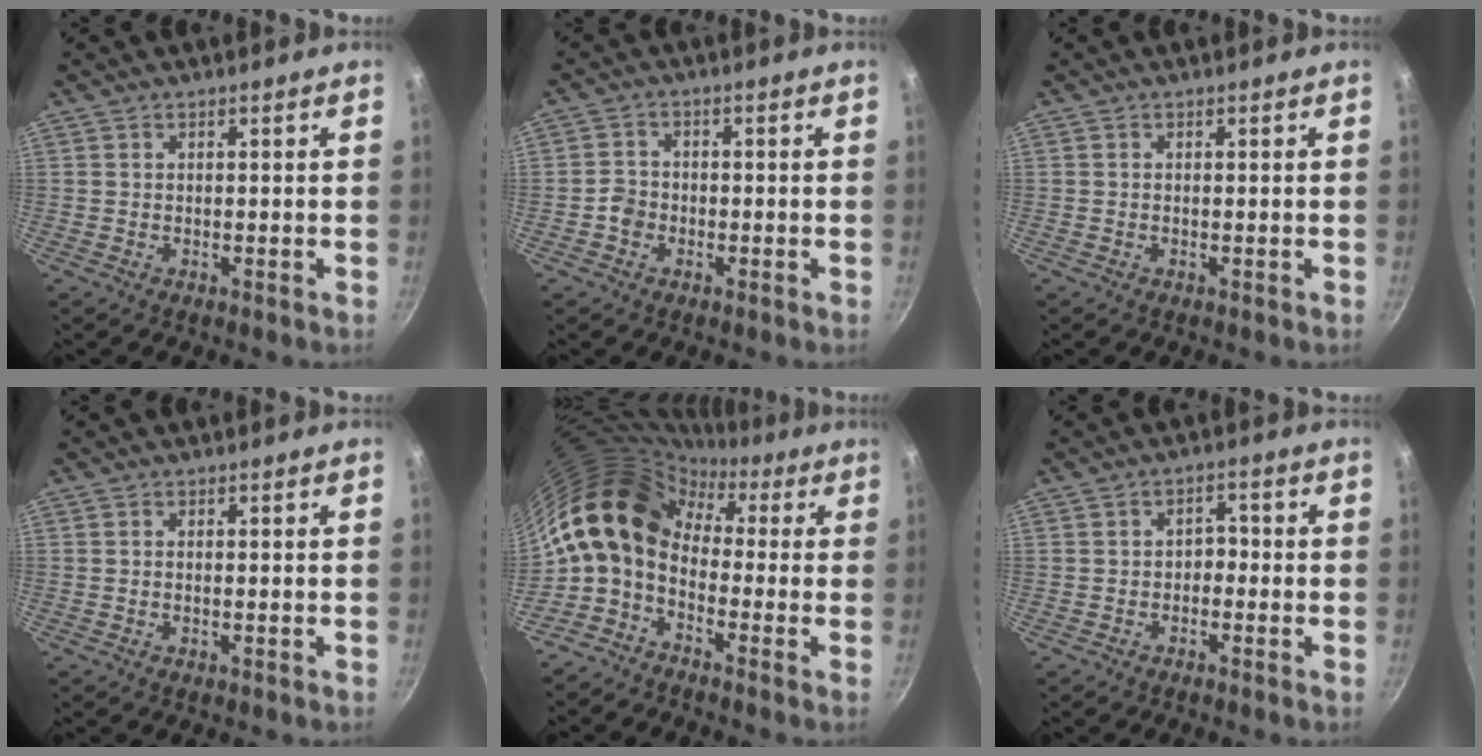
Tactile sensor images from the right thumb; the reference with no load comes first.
{"total": 2.9, "force": [-1.3, 2.4, 1.0], "torque": [-0.004, 0.016, -0.026]}
{"total": 0.0}
{"total": 0.5, "force": [-0.1, 0.1, 0.5], "torque": [-0.011, 0.000, -0.002]}
{"total": 13.9, "force": [0.3, 9.8, 9.8], "torque": [-0.164, 0.042, -0.020]}
{"total": 2.6, "force": [-0.9, 1.8, 1.5], "torque": [-0.005, 0.014, -0.018]}